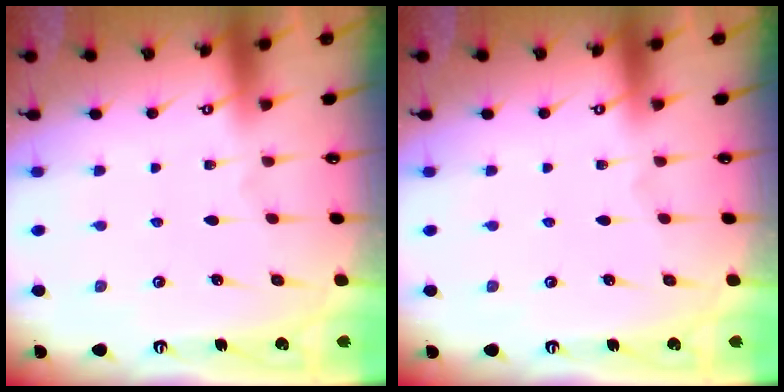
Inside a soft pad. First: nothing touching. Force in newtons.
{"total": 0.0}